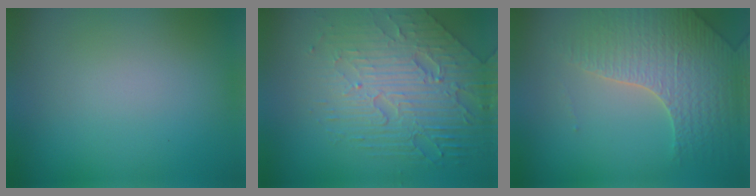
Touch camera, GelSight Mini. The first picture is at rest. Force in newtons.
{"total": 7.8, "press": 5.4, "slide": 5.6}
{"total": 4.3, "press": 4.2, "slide": 0.8}